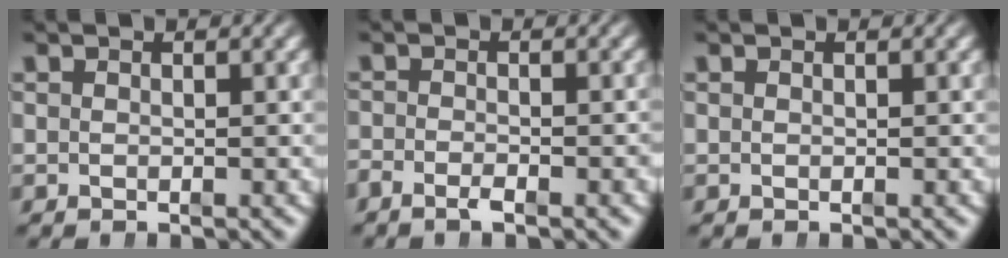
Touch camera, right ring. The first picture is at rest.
{"total": 1.7, "force": [-1.5, 0.3, 0.8], "torque": [-0.007, -0.001, -0.029]}
{"total": 0.0}